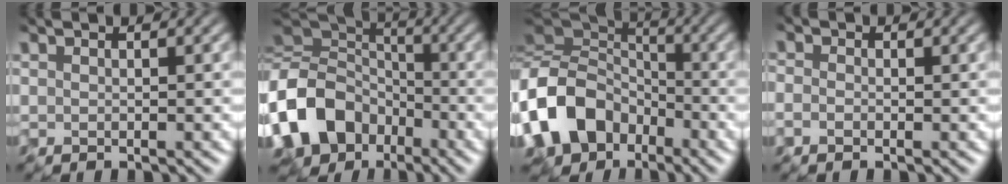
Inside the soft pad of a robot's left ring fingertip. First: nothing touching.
{"total": 13.1, "force": [-6.1, 10.4, 5.0], "torque": [-0.161, -0.016, -0.121]}
{"total": 11.8, "force": [-5.6, 9.2, 4.8], "torque": [-0.143, -0.011, -0.112]}
{"total": 1.2, "force": [-1.1, 0.0, -0.4], "torque": [-0.001, 0.000, -0.013]}